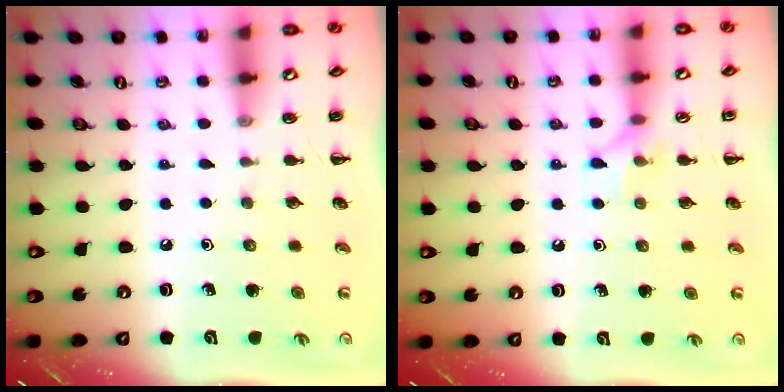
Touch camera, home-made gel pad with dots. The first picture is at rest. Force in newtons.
{"total": 6.2, "press": 6.2, "slide": 0.6}